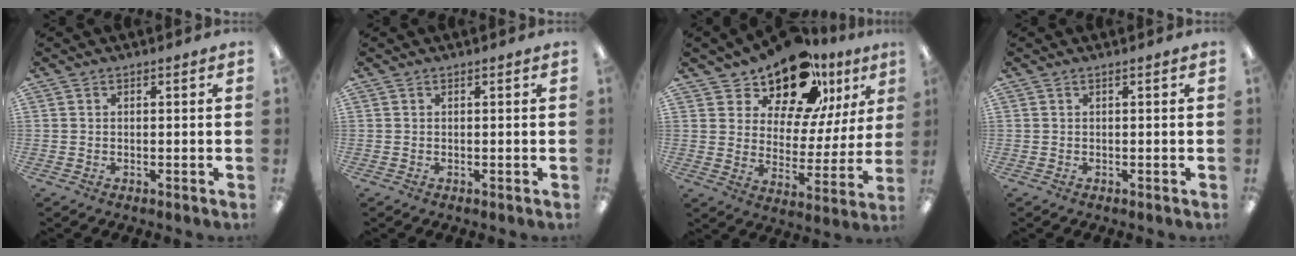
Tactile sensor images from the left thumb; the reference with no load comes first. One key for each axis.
{"total": 0.0}
{"total": 16.6, "fx": 13.6, "fy": 7.4, "fz": 6.1, "tx": -0.111, "ty": -0.098, "tz": 0.242}
{"total": 0.0}